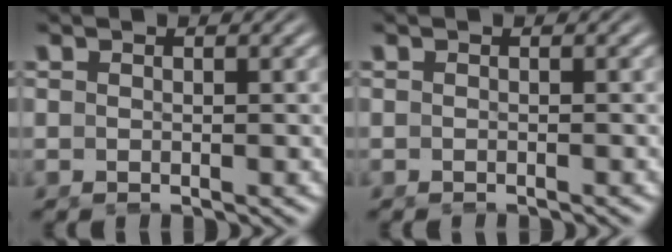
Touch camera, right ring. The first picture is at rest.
{"total": 0.7, "force": [-0.6, -0.4, 0.2], "torque": [-0.001, -0.002, -0.006]}